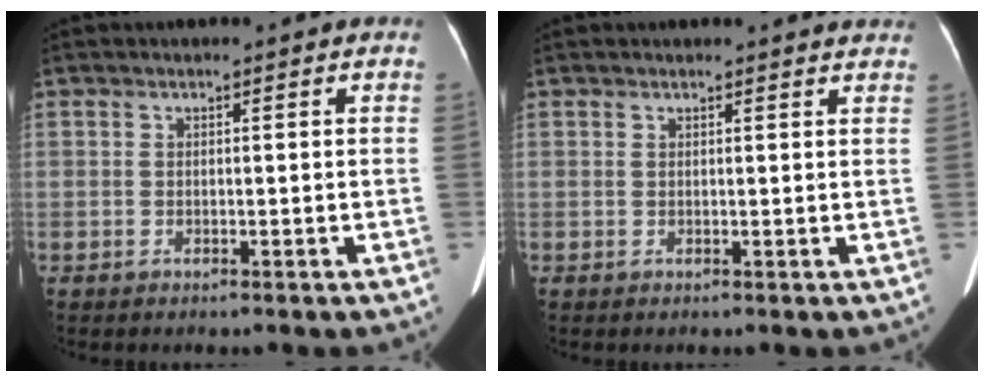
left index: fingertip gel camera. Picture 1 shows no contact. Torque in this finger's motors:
{"motor_torque": [-0.32, -0.18, -0.10, 0.00]}